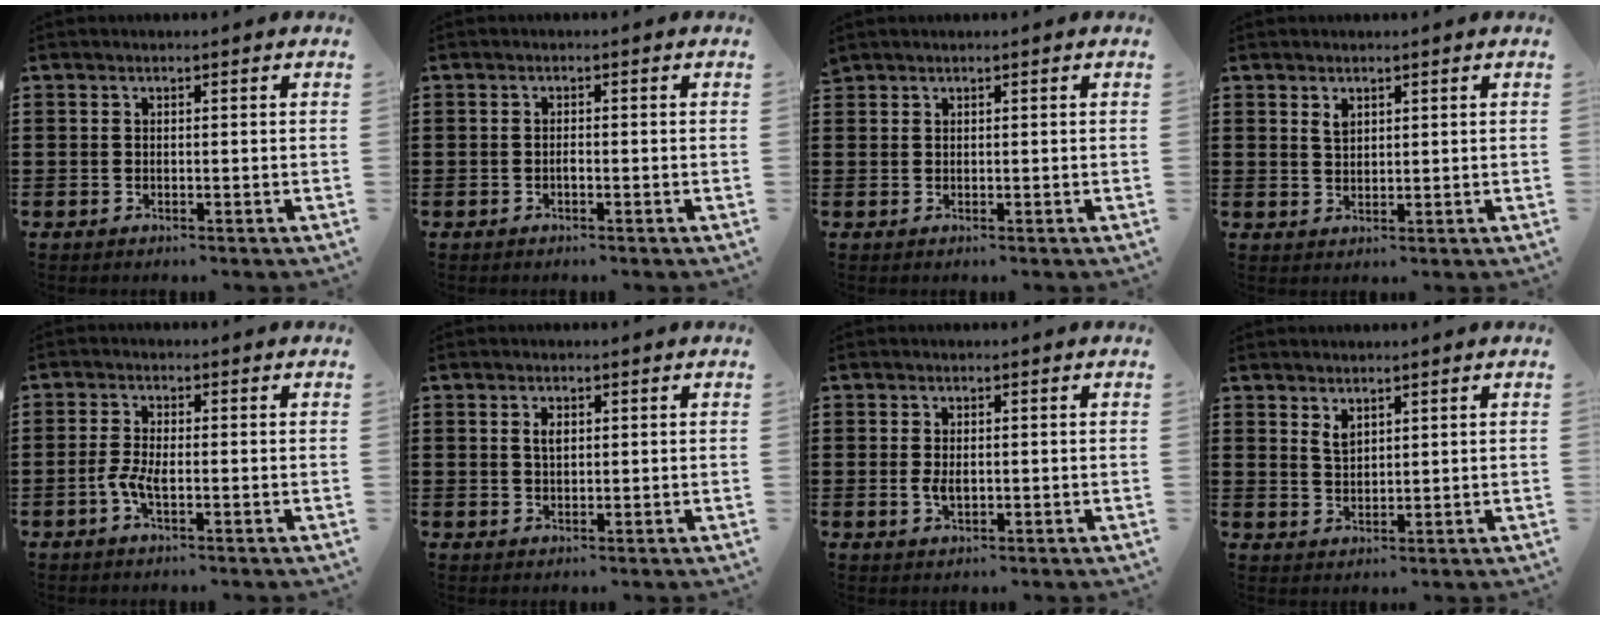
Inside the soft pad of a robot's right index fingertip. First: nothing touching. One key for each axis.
{"total": 0.8, "fx": -0.4, "fy": 0.2, "fz": 0.7, "tx": -0.015, "ty": -0.004, "tz": -0.007}
{"total": 0.6, "fx": 0.6, "fy": 0.3, "fz": 0.0, "tx": -0.002, "ty": 0.001, "tz": 0.012}
{"total": 1.9, "fx": 1.2, "fy": 1.1, "fz": 1.0, "tx": -0.023, "ty": 0.003, "tz": 0.022}
{"total": 3.2, "fx": -1.2, "fy": 1.0, "fz": 2.8, "tx": -0.069, "ty": -0.005, "tz": -0.027}
{"total": 1.9, "fx": 0.5, "fy": 1.0, "fz": 1.6, "tx": -0.033, "ty": 0.007, "tz": 0.008}
{"total": 2.2, "fx": -0.2, "fy": 1.2, "fz": 1.9, "tx": -0.037, "ty": 0.003, "tz": -0.004}
{"total": 2.2, "fx": 1.6, "fy": 1.1, "fz": 1.0, "tx": -0.023, "ty": 0.003, "tz": 0.029}